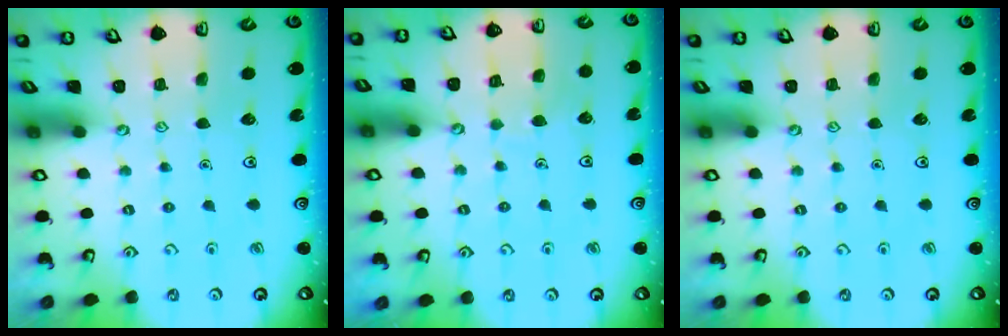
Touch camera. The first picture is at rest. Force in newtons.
{"total": 3.5, "press": 3.5, "slide": 0.3}
{"total": 0.0}